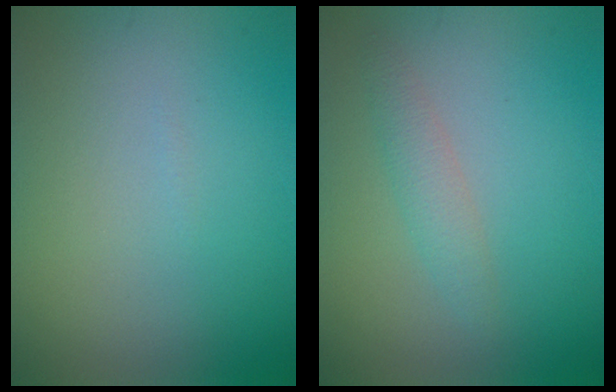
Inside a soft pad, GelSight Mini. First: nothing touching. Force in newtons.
{"total": 1.7, "press": 1.7, "slide": 0.1}